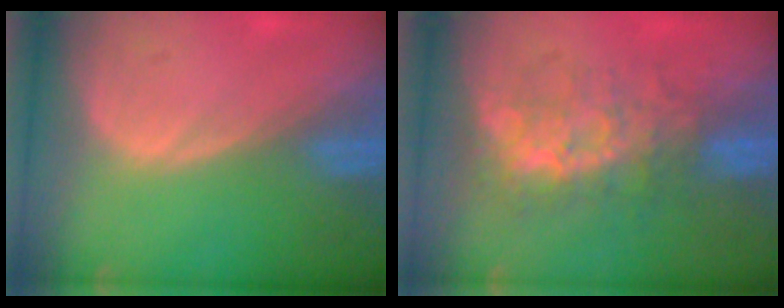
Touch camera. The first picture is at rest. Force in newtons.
{"total": 8.0, "press": 7.5, "slide": 2.8}